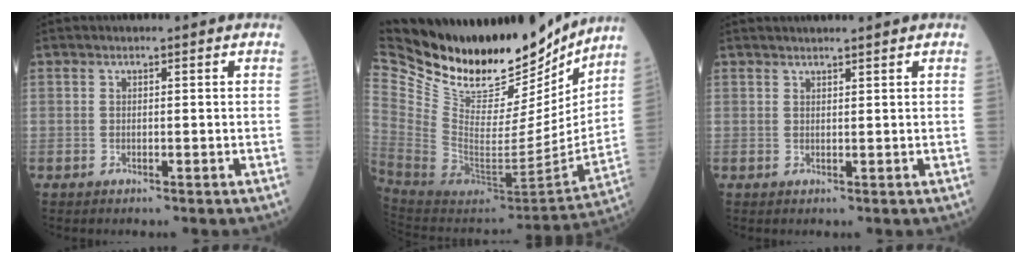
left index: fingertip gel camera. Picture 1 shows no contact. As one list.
[{"total": 32.3, "force": [26.9, 10.6, 14.5], "torque": [-0.291, -0.035, 0.430]}, {"total": 3.6, "force": [3.3, -0.1, 1.2], "torque": [-0.014, 0.021, 0.046]}]